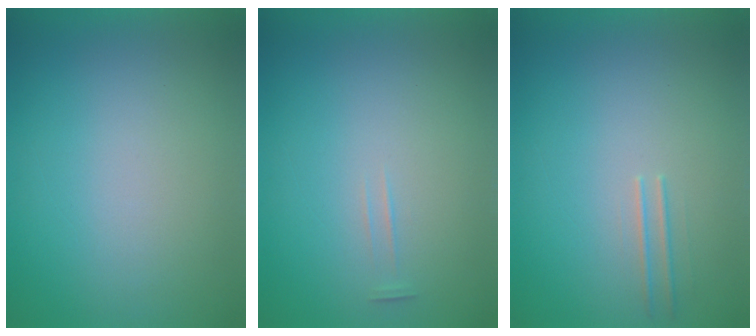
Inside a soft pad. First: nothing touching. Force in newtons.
{"total": 1.3}
{"total": 1.5}